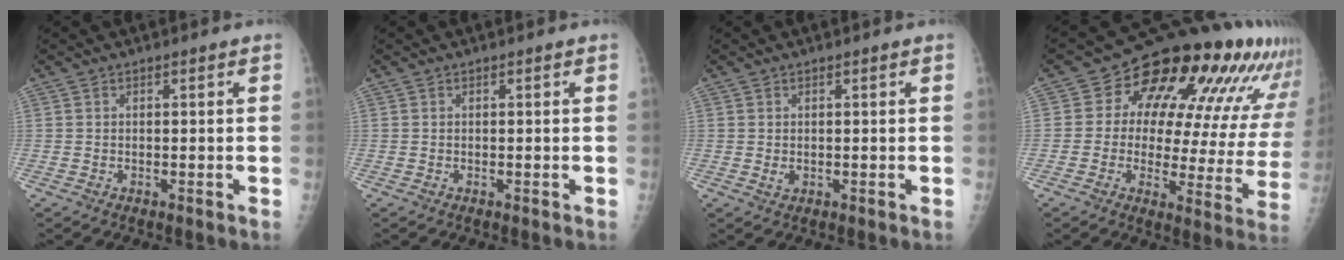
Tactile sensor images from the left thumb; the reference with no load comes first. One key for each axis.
{"total": 0.0}
{"total": 1.6, "fx": 0.7, "fy": 0.8, "fz": 1.2, "tx": -0.021, "ty": -0.004, "tz": 0.015}
{"total": 21.9, "fx": 11.2, "fy": 10.8, "fz": 15.4, "tx": -0.166, "ty": -0.022, "tz": 0.132}